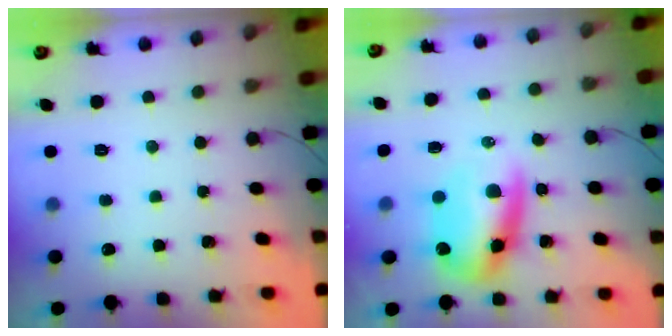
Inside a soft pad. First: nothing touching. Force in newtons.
{"total": 9.7, "press": 9.4, "slide": 2.3}